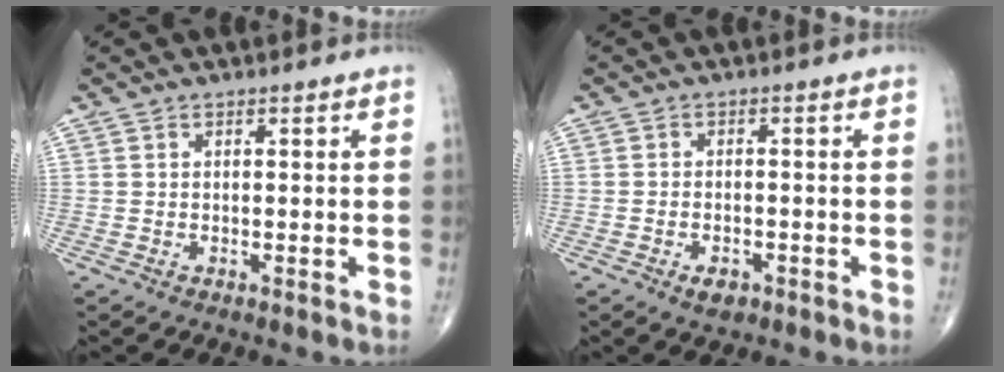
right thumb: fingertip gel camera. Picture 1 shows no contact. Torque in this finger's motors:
{"motor_torque": [-0.12, 0.10, 0.11, 0.33, 0.09]}